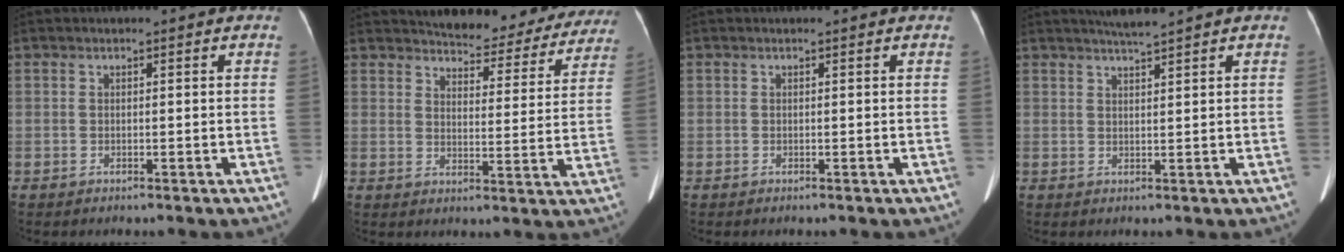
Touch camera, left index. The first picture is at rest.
{"total": 18.4, "force": [17.1, 4.8, 4.7], "torque": [-0.034, -0.037, 0.191]}
{"total": 0.7, "force": [0.6, 0.0, 0.1], "torque": [-0.007, 0.003, 0.006]}
{"total": 3.1, "force": [2.8, -0.8, 1.1], "torque": [-0.020, 0.004, 0.053]}